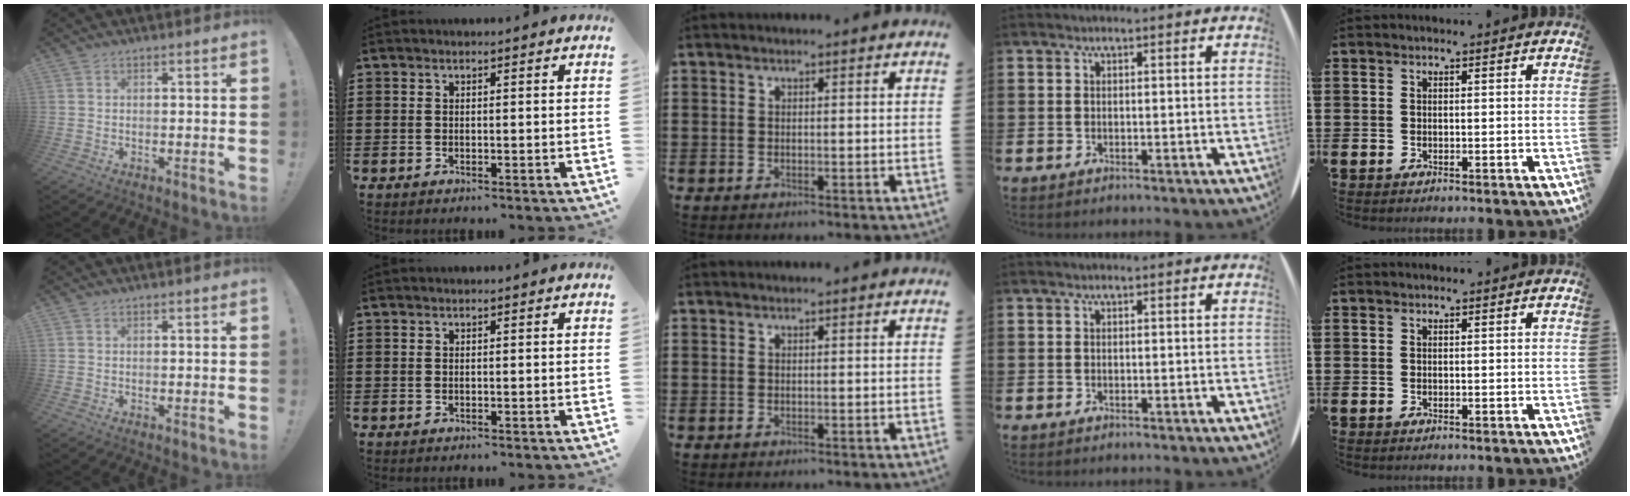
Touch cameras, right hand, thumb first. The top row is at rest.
{}